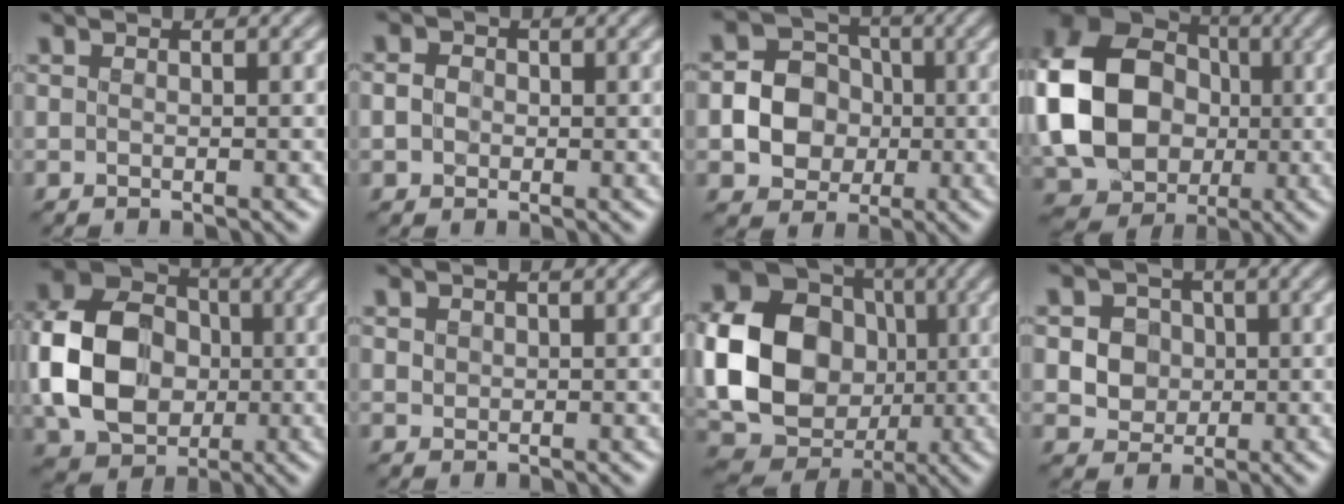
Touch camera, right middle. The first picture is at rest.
{"total": 1.7, "force": [0.0, 1.5, 0.8], "torque": [-0.012, 0.000, -0.006]}
{"total": 5.6, "force": [-0.7, 4.9, 2.8], "torque": [-0.037, 0.002, -0.031]}
{"total": 13.7, "force": [-0.5, 10.9, 8.2], "torque": [-0.186, 0.011, -0.022]}
{"total": 10.7, "force": [-0.8, 8.4, 6.6], "torque": [-0.143, 0.010, -0.021]}
{"total": 0.7, "force": [0.4, 0.5, 0.2], "torque": [-0.003, -0.002, 0.008]}
{"total": 18.5, "force": [0.5, 16.5, 8.4], "torque": [-0.188, 0.010, -0.018]}
{"total": 4.8, "force": [1.0, 4.3, 2.1], "torque": [-0.027, 0.016, 0.011]}